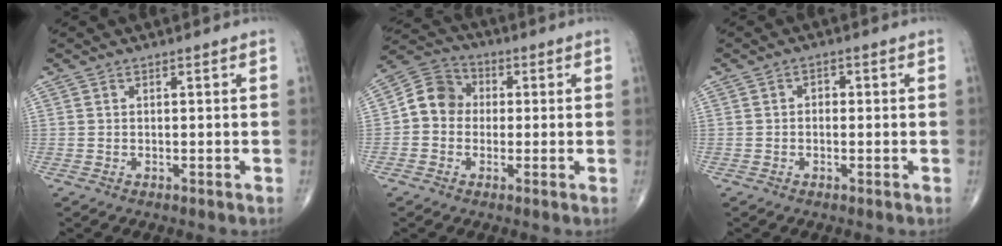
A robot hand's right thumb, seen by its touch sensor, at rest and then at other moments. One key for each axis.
{"total": 7.8, "fx": -0.2, "fy": 6.9, "fz": 3.7, "tx": -0.045, "ty": 0.028, "tz": -0.020}
{"total": 1.6, "fx": 0.0, "fy": 1.2, "fz": 1.1, "tx": -0.011, "ty": 0.007, "tz": -0.004}